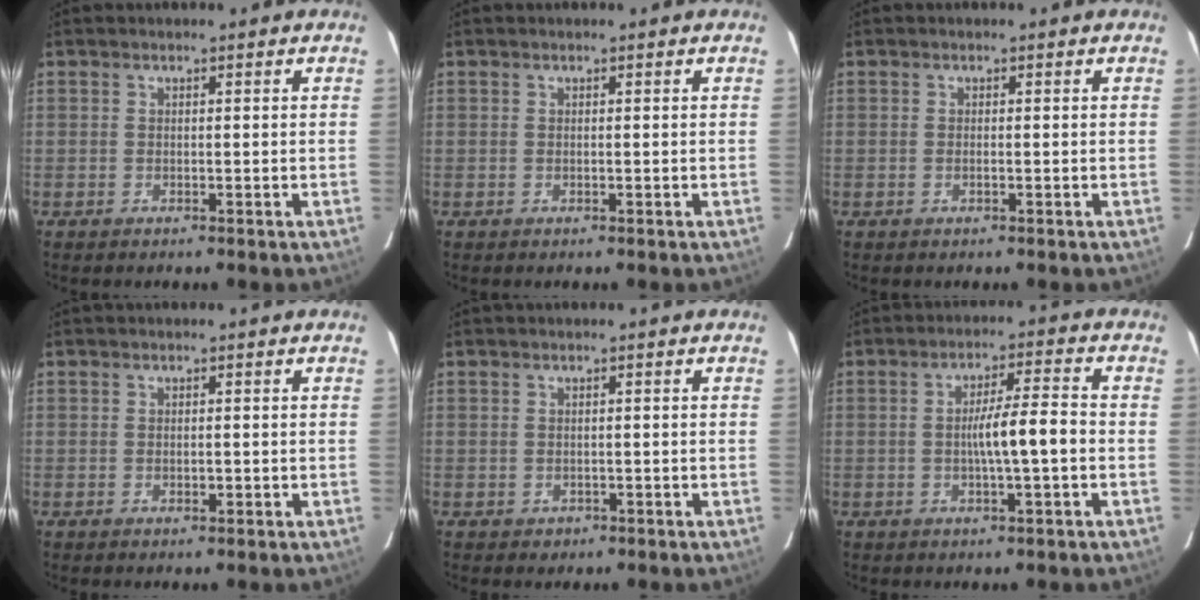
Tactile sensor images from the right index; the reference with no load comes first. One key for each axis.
{"total": 0.0}
{"total": 0.0}
{"total": 0.7, "fx": -0.1, "fy": 0.4, "fz": 0.6, "tx": -0.012, "ty": -0.001, "tz": 0.000}
{"total": 1.1, "fx": -0.5, "fy": 0.9, "fz": 0.2, "tx": -0.003, "ty": 0.003, "tz": -0.003}
{"total": 6.7, "fx": -1.0, "fy": 0.2, "fz": 6.6, "tx": -0.113, "ty": 0.009, "tz": -0.018}